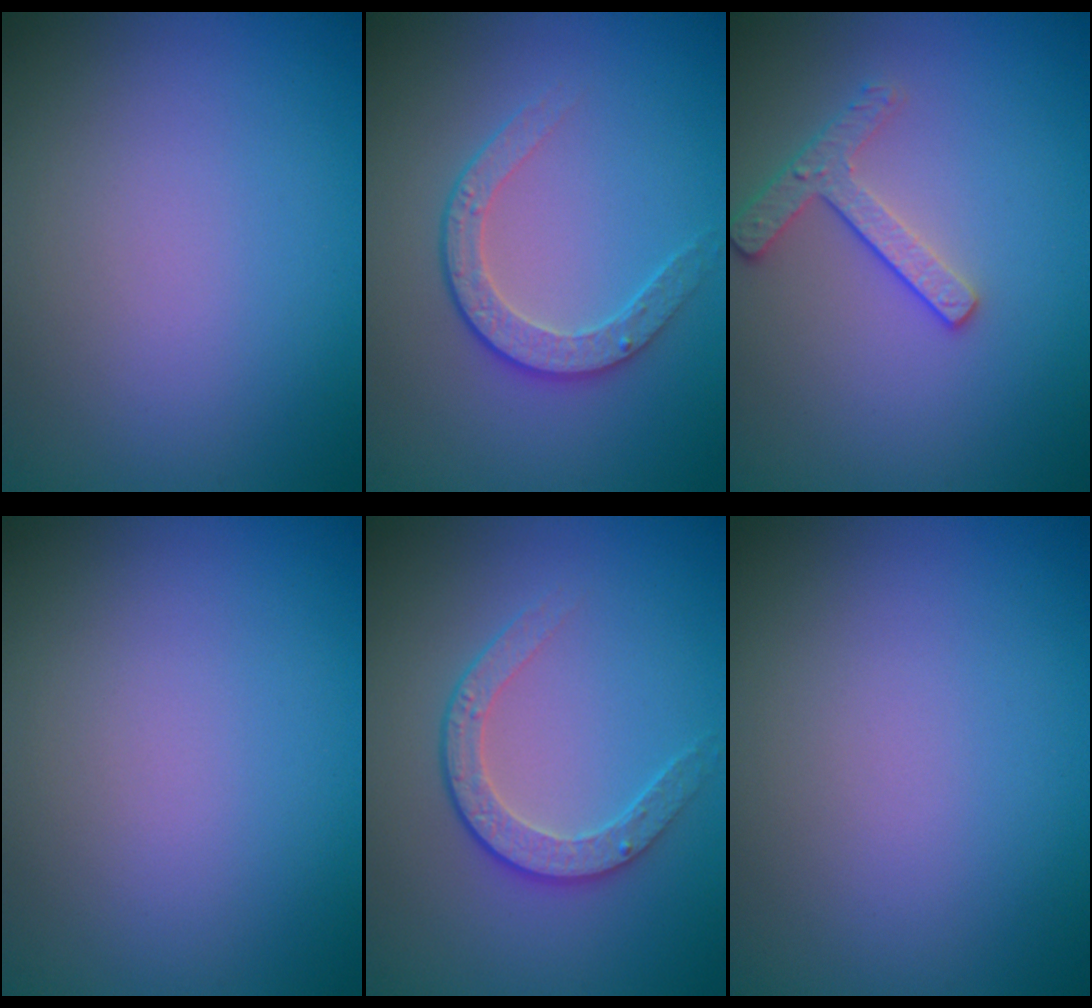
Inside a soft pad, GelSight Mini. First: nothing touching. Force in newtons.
{"total": 2.6, "press": 2.0, "slide": 1.7}
{"total": 2.4, "press": 2.3, "slide": 0.9}
{"total": 0.0}
{"total": 2.6, "press": 2.0, "slide": 1.7}
{"total": 0.0}